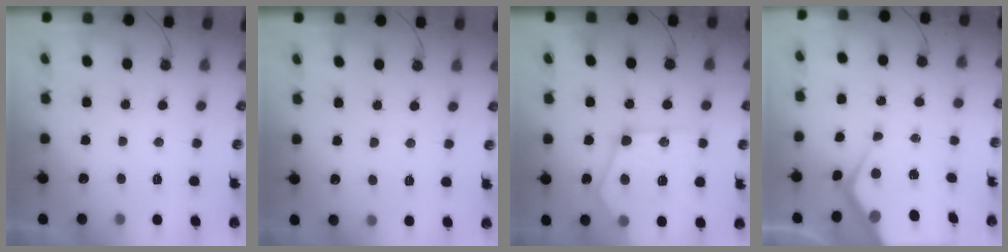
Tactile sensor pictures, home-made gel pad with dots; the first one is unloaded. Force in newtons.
{"total": 6.4, "press": 6.3, "slide": 0.9}
{"total": 18.8, "press": 18.7, "slide": 1.8}
{"total": 9.7, "press": 9.7, "slide": 0.9}